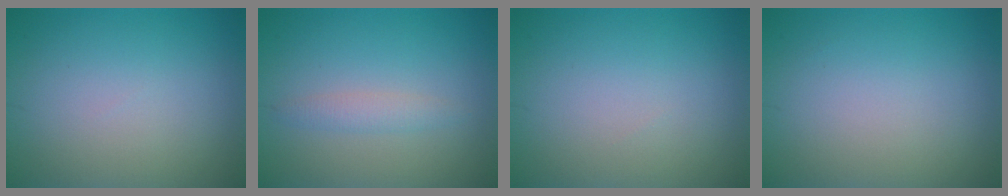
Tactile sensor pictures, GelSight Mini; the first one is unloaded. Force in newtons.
{"total": 1.5, "press": 1.4, "slide": 0.1}
{"total": 0.0}
{"total": 0.0}